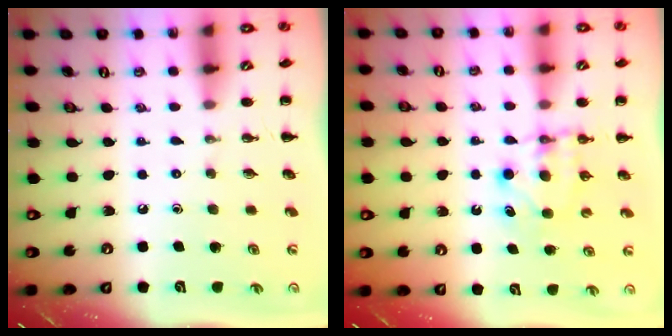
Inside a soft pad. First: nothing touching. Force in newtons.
{"total": 6.3, "press": 6.1, "slide": 1.3}